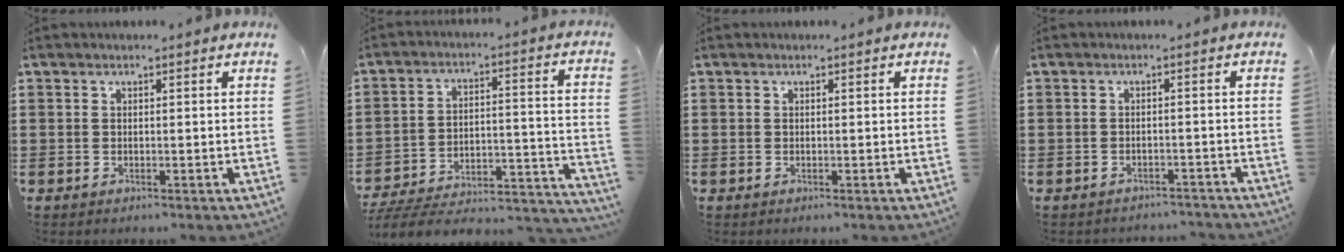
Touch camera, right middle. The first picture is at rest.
{"total": 4.8, "force": [-4.3, 1.0, 1.8], "torque": [-0.037, -0.007, -0.091]}
{"total": 0.0}
{"total": 1.8, "force": [-1.8, 0.3, -0.2], "torque": [-0.003, 0.002, -0.041]}